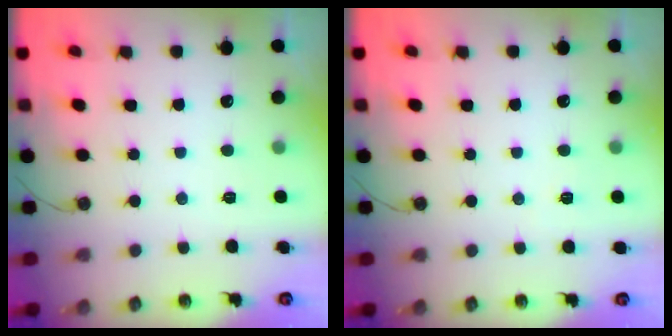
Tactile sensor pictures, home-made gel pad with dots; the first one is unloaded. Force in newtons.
{"total": 2.7, "press": 2.6, "slide": 0.7}